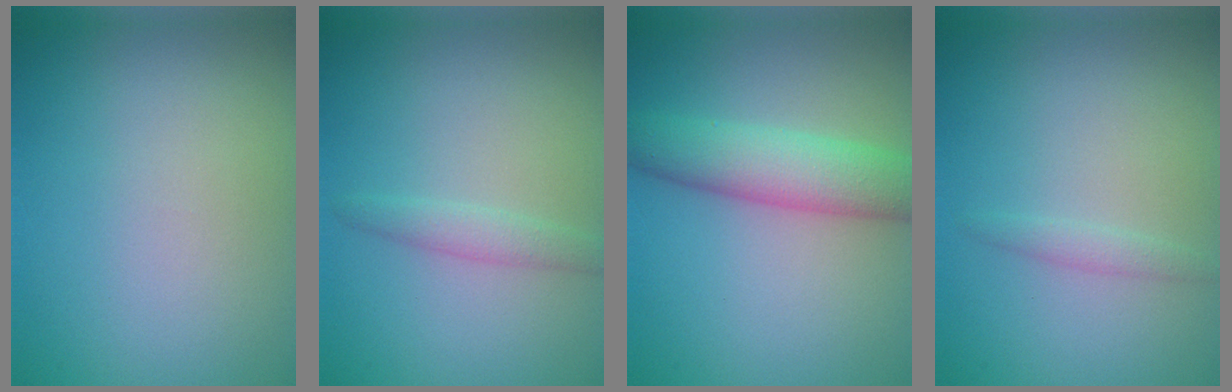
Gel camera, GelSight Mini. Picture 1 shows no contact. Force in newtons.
{"total": 1.5, "press": 1.5, "slide": 0.0}
{"total": 5.8, "press": 5.8, "slide": 0.2}
{"total": 0.9, "press": 0.9, "slide": 0.1}